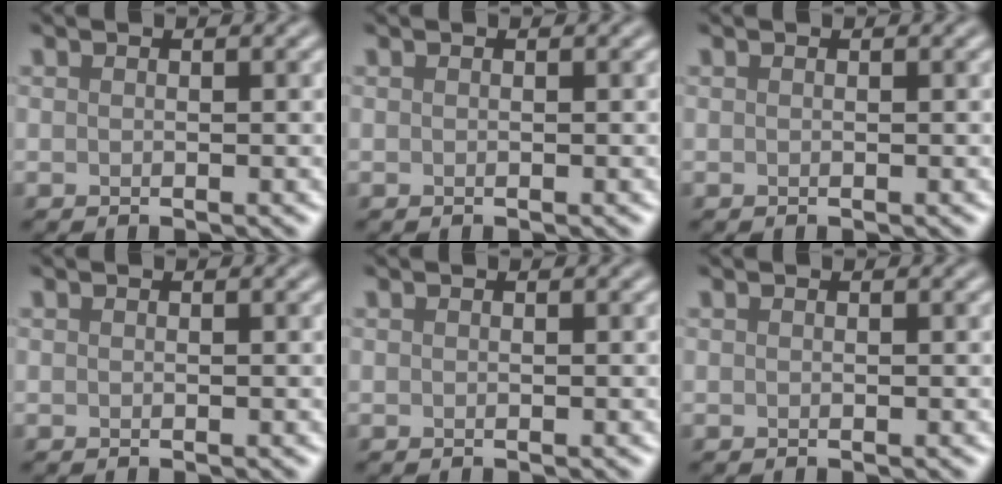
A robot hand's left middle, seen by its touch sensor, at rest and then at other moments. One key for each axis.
{"total": 0.0}
{"total": 0.0}
{"total": 0.0}
{"total": 0.0}
{"total": 0.0}